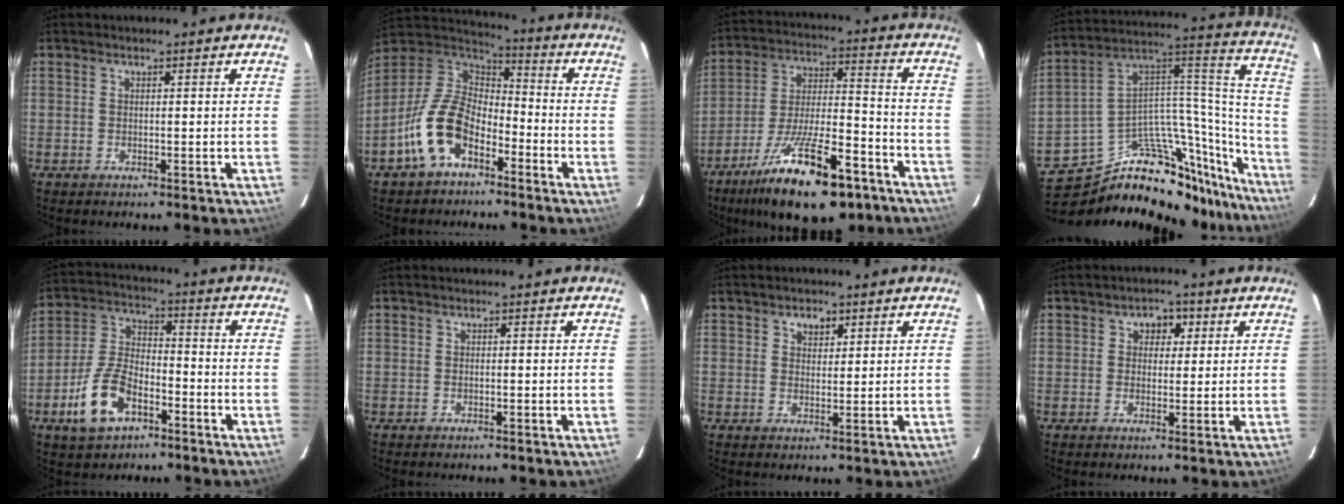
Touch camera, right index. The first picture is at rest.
{"total": 13.2, "force": [-6.8, 7.9, 8.2], "torque": [-0.175, 0.017, -0.131]}
{"total": 21.0, "force": [-13.8, 6.8, 14.4], "torque": [-0.259, -0.020, -0.218]}
{"total": 32.0, "force": [-27.2, 11.4, 12.4], "torque": [-0.125, 0.079, -0.413]}
{"total": 11.8, "force": [-6.0, 6.2, 8.0], "torque": [-0.175, 0.010, -0.110]}
{"total": 0.0}
{"total": 2.8, "force": [1.6, 1.9, 1.3], "torque": [-0.015, 0.005, 0.027]}
{"total": 3.5, "force": [1.3, 2.9, 1.6], "torque": [-0.016, 0.010, 0.018]}